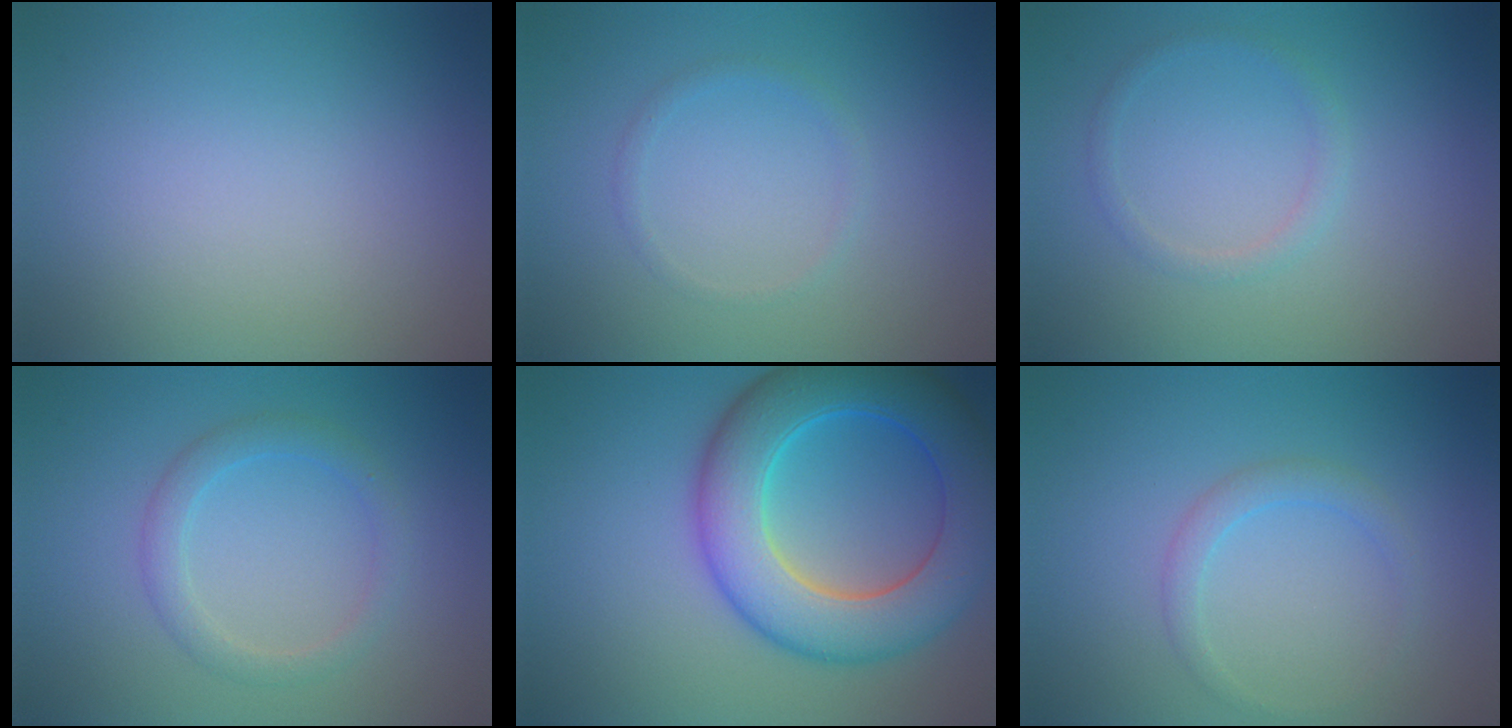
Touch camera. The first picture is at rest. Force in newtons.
{"total": 0.9, "press": 0.9, "slide": 0.1}
{"total": 1.2, "press": 1.2, "slide": 0.0}
{"total": 2.3, "press": 2.3, "slide": 0.1}
{"total": 10.1, "press": 10.1, "slide": 0.1}
{"total": 1.6, "press": 1.6, "slide": 0.0}